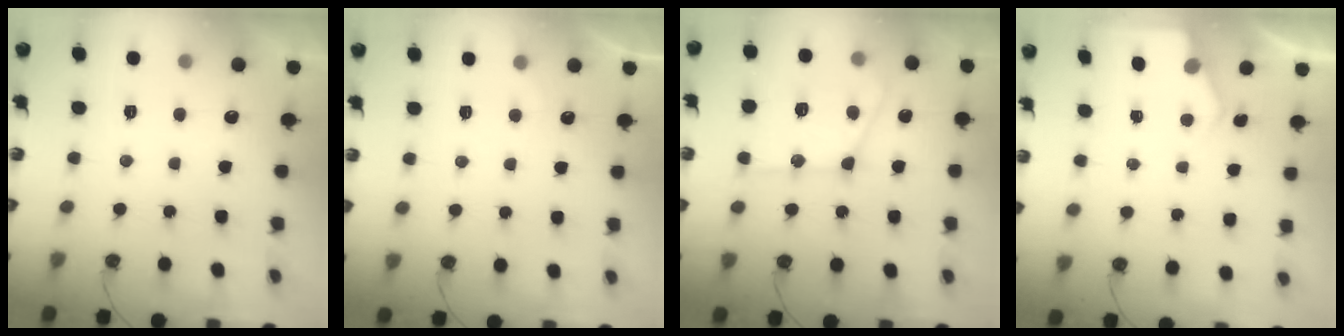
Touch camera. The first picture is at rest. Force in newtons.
{"total": 2.3, "press": 2.2, "slide": 0.3}
{"total": 18.4, "press": 18.4, "slide": 1.3}
{"total": 2.3, "press": 2.3, "slide": 0.3}